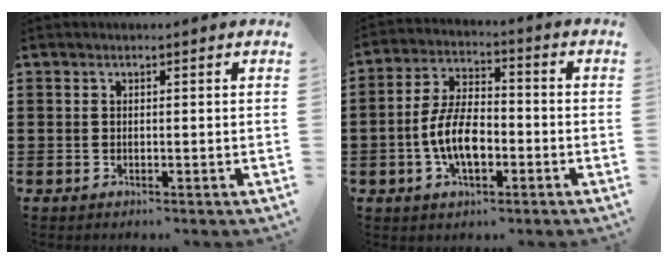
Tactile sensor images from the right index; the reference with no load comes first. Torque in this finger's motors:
{"motor_torque": [2.04, 0.10, 1.05, 0.21]}